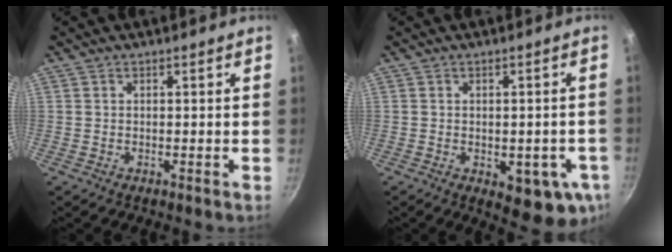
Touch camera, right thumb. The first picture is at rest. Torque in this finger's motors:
{"motor_torque": [-0.16, 0.42, -0.34, -0.03, 0.04]}